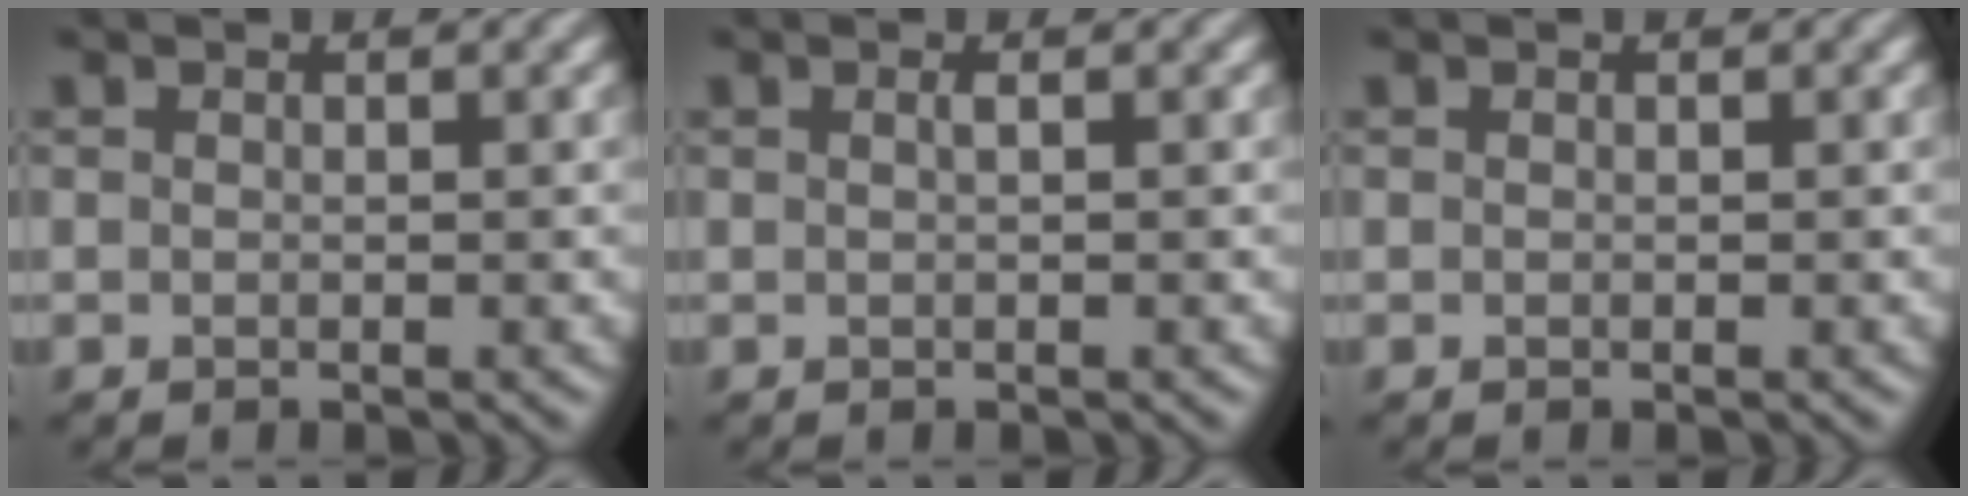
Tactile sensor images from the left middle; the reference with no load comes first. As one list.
[{"total": 0.7, "force": [0.1, 0.2, 0.7], "torque": [-0.010, 0.006, 0.001]}, {"total": 0.0}]